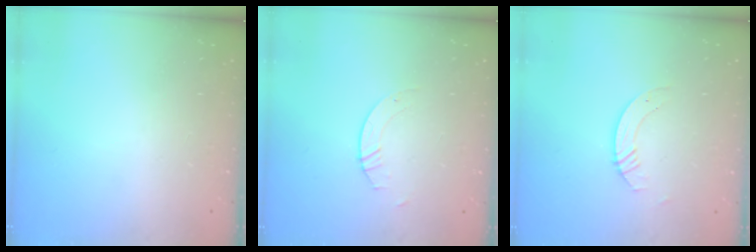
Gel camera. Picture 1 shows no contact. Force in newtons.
{"total": 2.1, "press": 2.1, "slide": 0.1}
{"total": 3.5, "press": 3.5, "slide": 0.4}